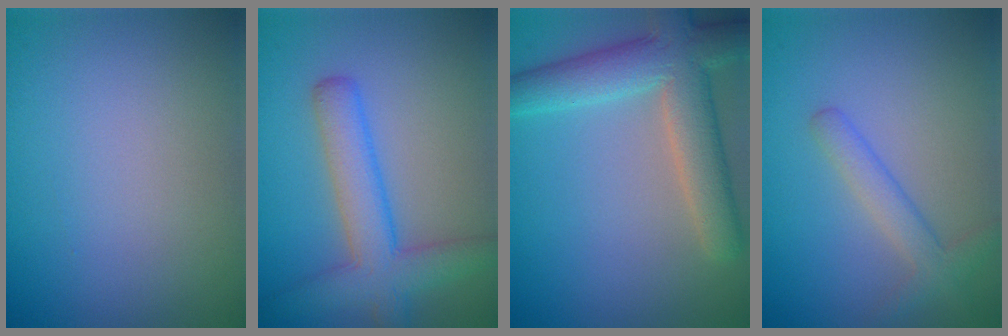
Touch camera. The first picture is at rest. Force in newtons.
{"total": 5.3, "press": 5.3, "slide": 0.3}
{"total": 6.6, "press": 6.6, "slide": 0.4}
{"total": 2.5, "press": 2.5, "slide": 0.2}